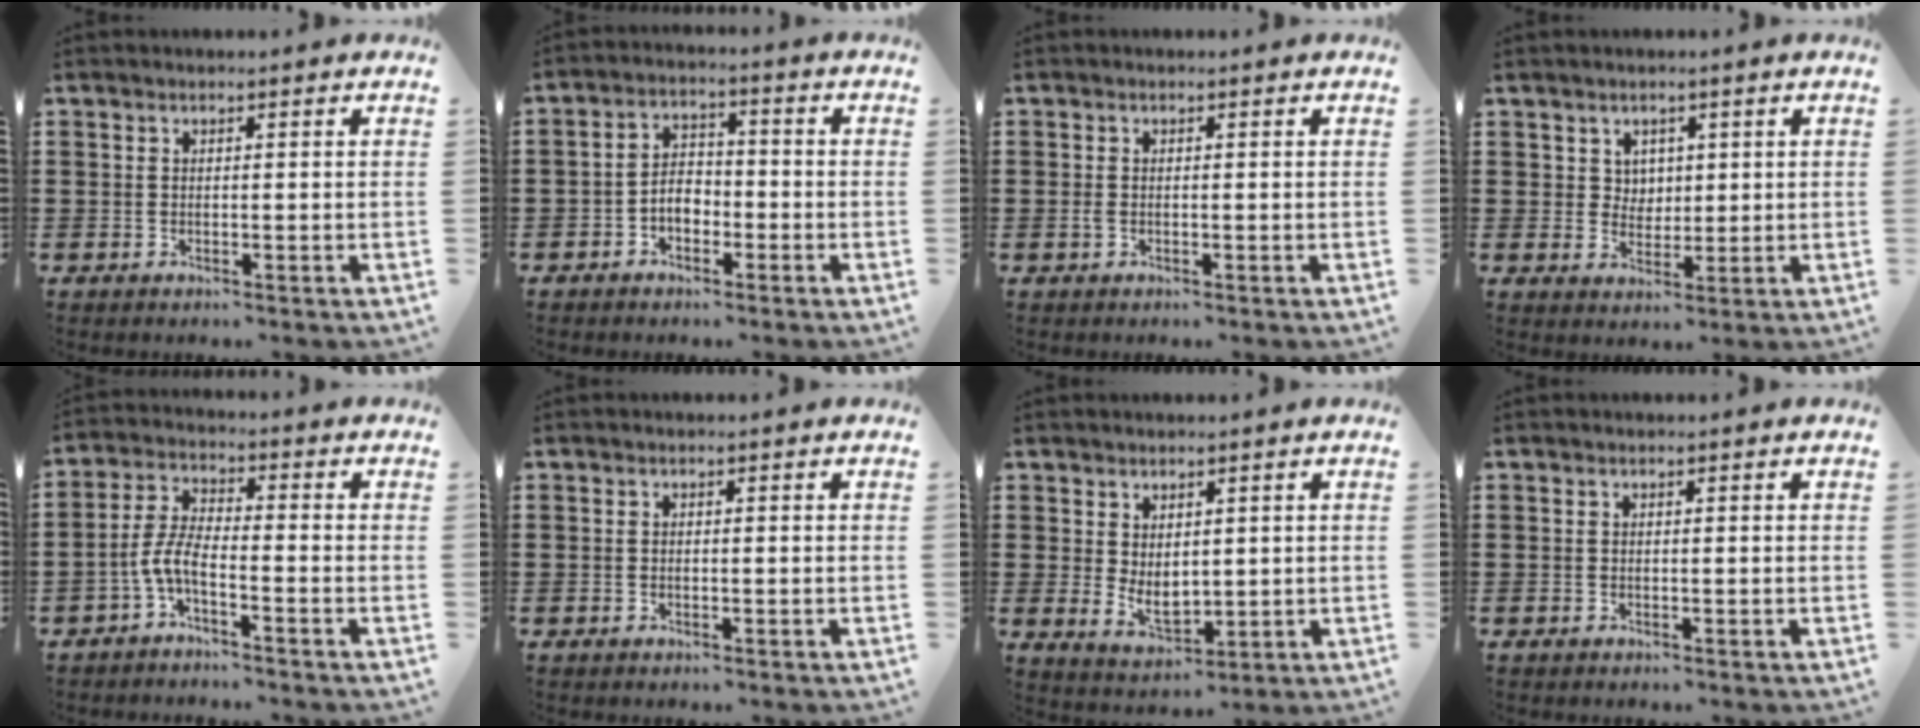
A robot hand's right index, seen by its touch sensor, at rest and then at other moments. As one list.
[{"total": 3.8, "force": [-1.9, 2.5, 2.2], "torque": [-0.050, 0.007, -0.040]}, {"total": 0.9, "force": [-0.2, 0.6, 0.7], "torque": [-0.021, 0.000, -0.007]}, {"total": 3.2, "force": [1.6, 2.7, 0.7], "torque": [-0.025, 0.011, 0.029]}, {"total": 5.0, "force": [-2.7, 1.2, 4.0], "torque": [-0.105, -0.009, -0.060]}, {"total": 0.0}, {"total": 4.0, "force": [0.9, 2.6, 2.9], "torque": [-0.050, 0.002, 0.016]}, {"total": 0.0}]